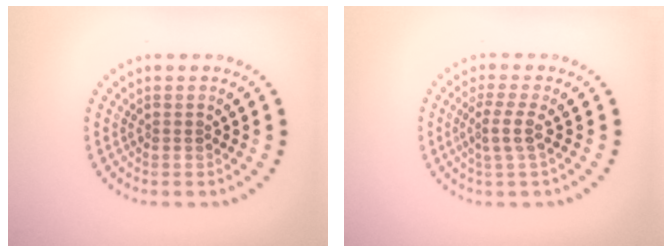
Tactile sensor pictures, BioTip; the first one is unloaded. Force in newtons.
{"total": 2.2, "press": 1.6, "slide": 1.4}